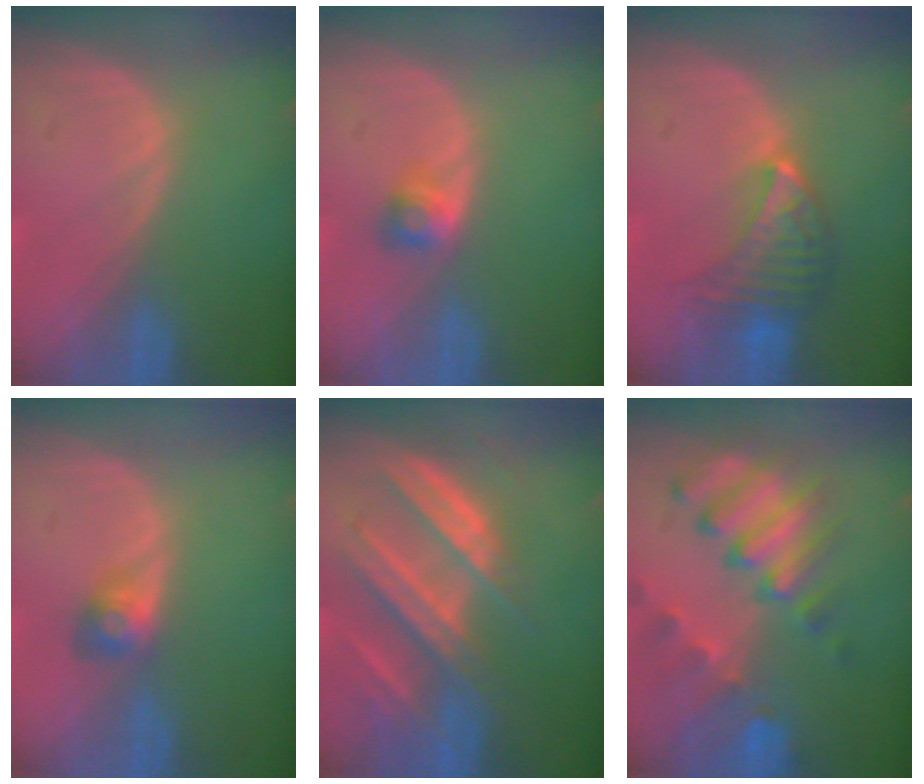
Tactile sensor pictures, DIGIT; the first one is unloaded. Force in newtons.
{"total": 2.7, "press": 2.4, "slide": 1.1}
{"total": 6.8, "press": 6.3, "slide": 2.6}
{"total": 2.9, "press": 2.7, "slide": 1.0}
{"total": 9.1, "press": 8.3, "slide": 3.8}
{"total": 10.3, "press": 9.0, "slide": 5.1}